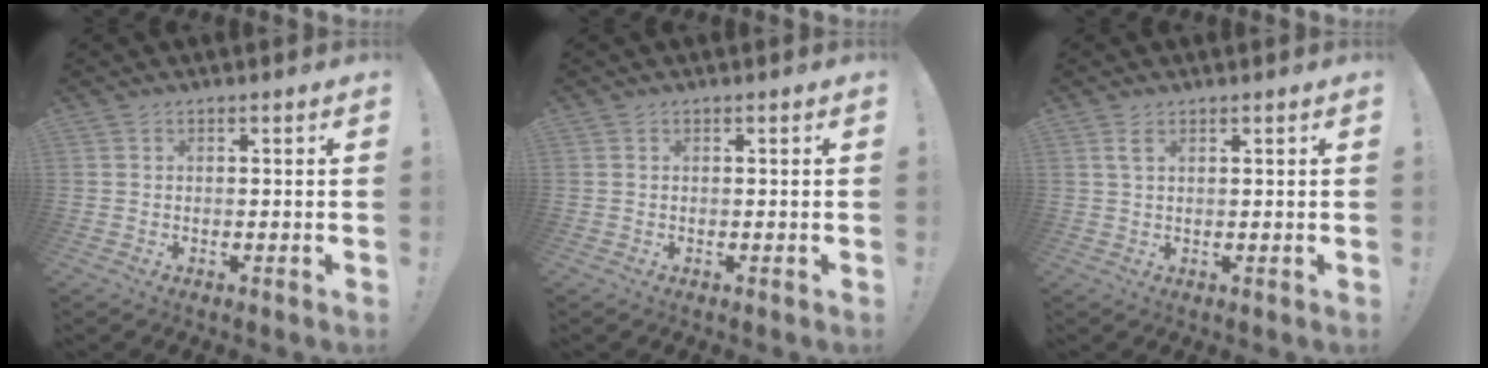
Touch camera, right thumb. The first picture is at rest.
{"total": 0.0}
{"total": 2.5, "force": [1.2, 1.0, 1.9], "torque": [-0.032, -0.001, 0.021]}